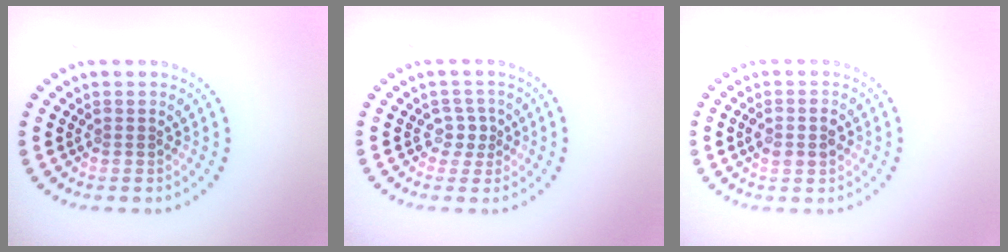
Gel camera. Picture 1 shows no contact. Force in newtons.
{"total": 1.6, "press": 1.2, "slide": 1.0}
{"total": 2.0, "press": 2.0, "slide": 0.1}